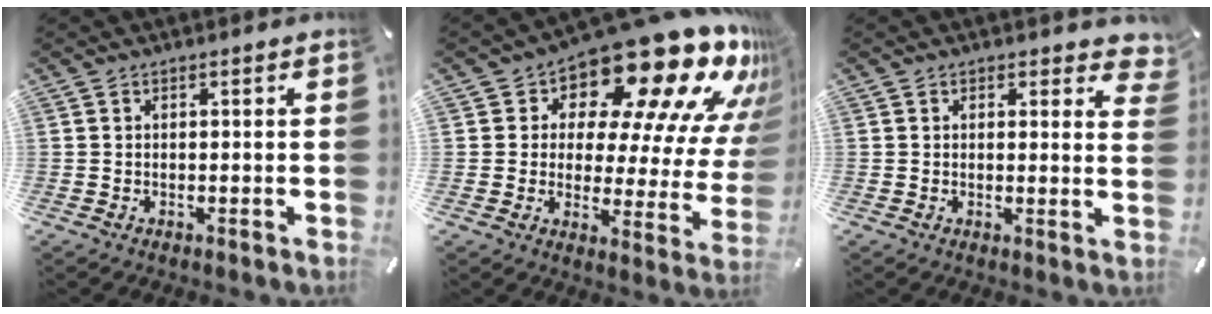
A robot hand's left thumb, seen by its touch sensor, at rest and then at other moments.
{"total": 21.4, "force": [16.0, 8.1, 11.6], "torque": [-0.156, -0.140, 0.259]}
{"total": 2.8, "force": [1.8, 1.7, 1.2], "torque": [0.003, -0.012, 0.027]}